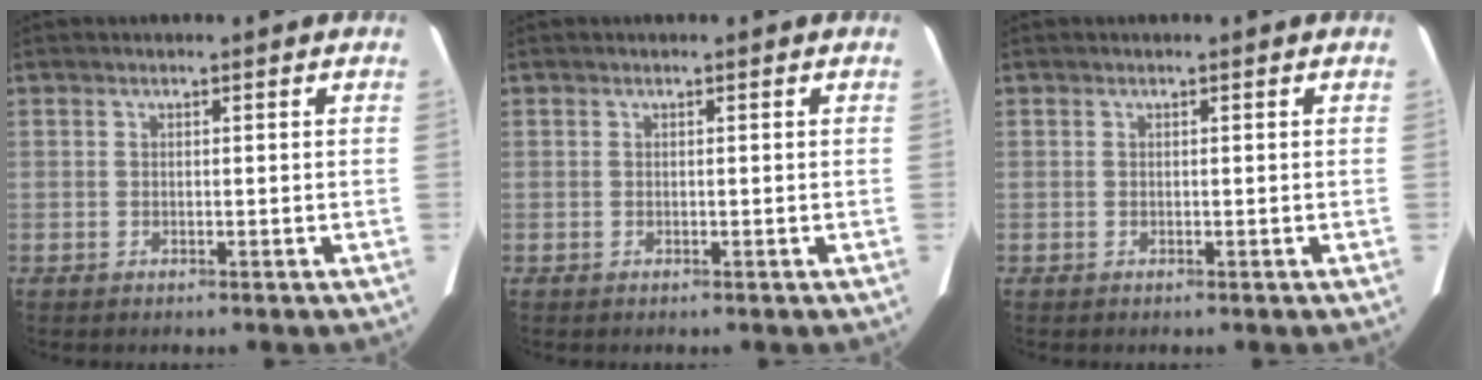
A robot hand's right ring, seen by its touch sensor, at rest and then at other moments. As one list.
[{"total": 0.0}, {"total": 0.0}]